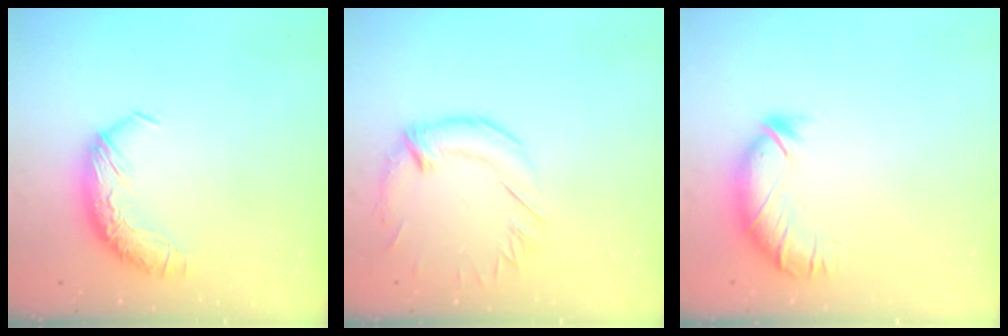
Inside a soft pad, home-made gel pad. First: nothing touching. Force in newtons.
{"total": 1.1, "press": 0.1, "slide": 1.1}
{"total": 3.6, "press": 3.5, "slide": 0.8}